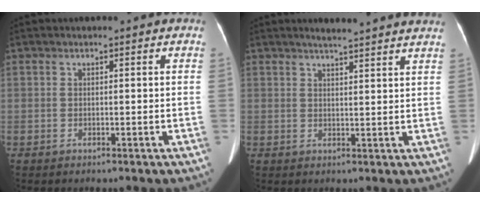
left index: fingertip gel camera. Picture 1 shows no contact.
{"total": 10.0, "force": [9.1, 0.1, 4.2], "torque": [-0.056, 0.013, 0.099]}